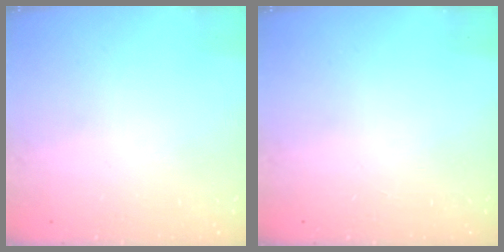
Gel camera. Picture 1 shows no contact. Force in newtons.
{"total": 0.0}